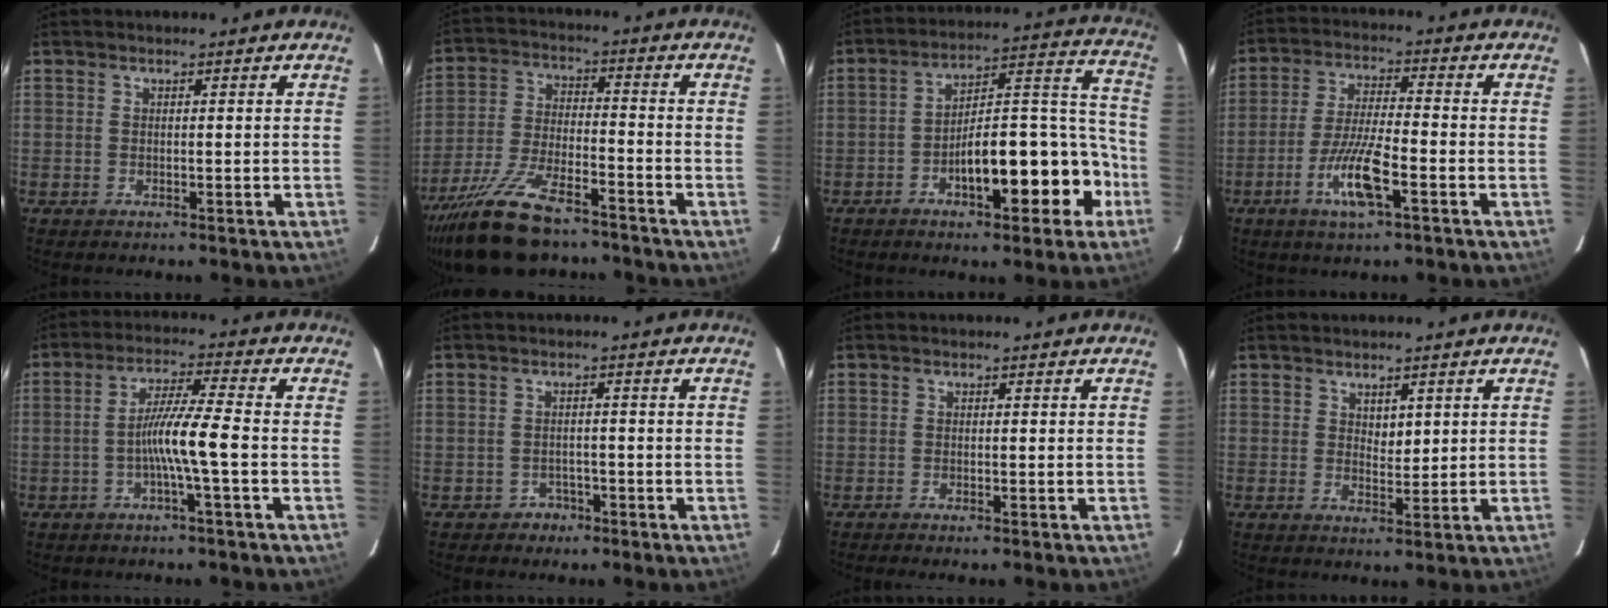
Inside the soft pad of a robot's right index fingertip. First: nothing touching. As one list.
[{"total": 13.5, "force": [-10.5, 3.4, 7.8], "torque": [-0.162, -0.018, -0.193]}, {"total": 16.4, "force": [-6.5, 5.0, 14.2], "torque": [-0.203, 0.042, -0.088]}, {"total": 9.1, "force": [-4.0, 1.2, 8.1], "torque": [-0.160, -0.008, -0.073]}, {"total": 7.1, "force": [-1.8, -0.8, 6.8], "torque": [-0.128, 0.007, -0.034]}, {"total": 2.2, "force": [-1.5, 1.6, 0.0], "torque": [-0.001, 0.009, -0.024]}, {"total": 2.1, "force": [-1.7, 0.1, 1.1], "torque": [-0.014, -0.003, -0.022]}, {"total": 2.2, "force": [1.0, 1.3, 1.5], "torque": [-0.020, -0.003, 0.022]}]